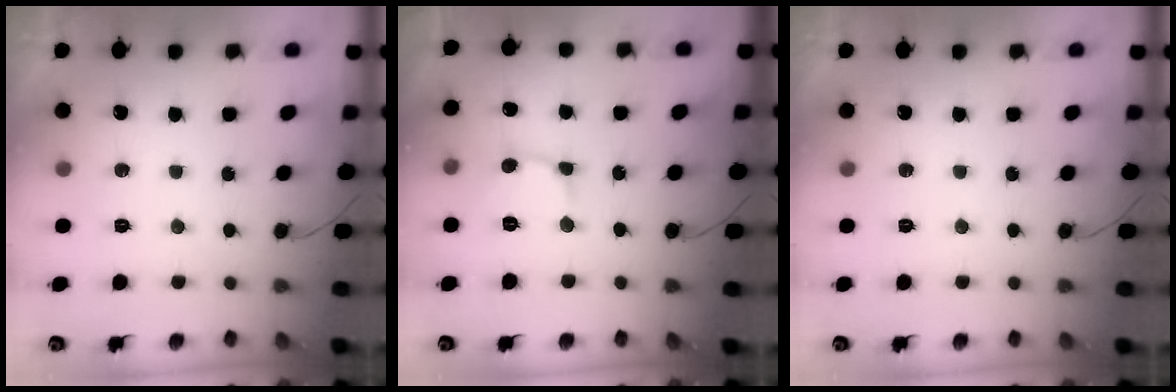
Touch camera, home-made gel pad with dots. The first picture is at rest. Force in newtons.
{"total": 2.7, "press": 2.7, "slide": 0.2}
{"total": 0.0}